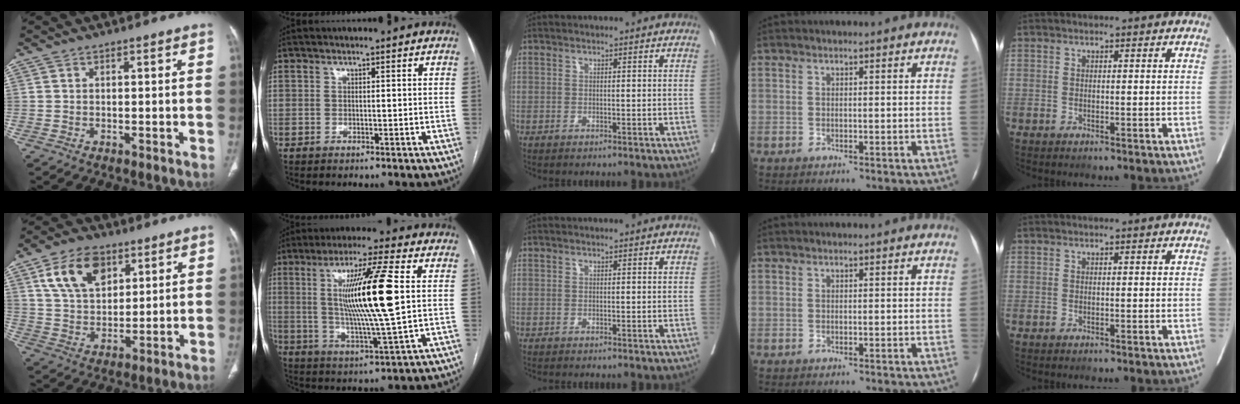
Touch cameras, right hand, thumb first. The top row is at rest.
{"thumb": {"total": 12.7, "force": [6.0, 8.3, 7.6], "torque": [-0.107, -0.018, 0.114]}, "index": {"total": 14.8, "force": [2.1, -1.0, 14.7], "torque": [-0.273, -0.005, 0.035]}, "middle": {"total": 0.6, "force": [-0.6, 0.1, 0.2], "torque": [-0.001, 0.000, -0.011]}}